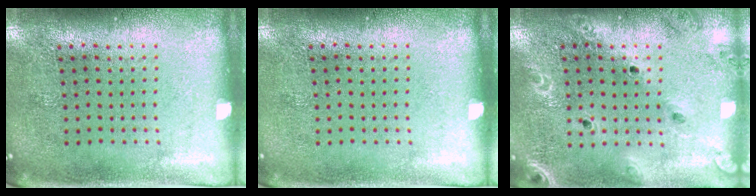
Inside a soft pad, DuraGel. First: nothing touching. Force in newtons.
{"total": 0.0}
{"total": 1.9, "press": 1.8, "slide": 0.7}